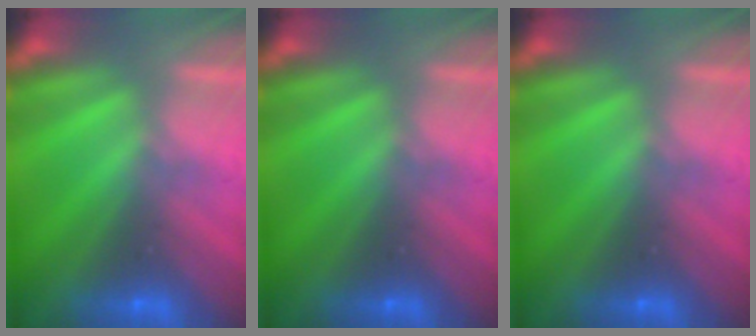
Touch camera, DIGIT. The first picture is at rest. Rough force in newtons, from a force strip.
{"total": 0.0}
{"total": 0.0}